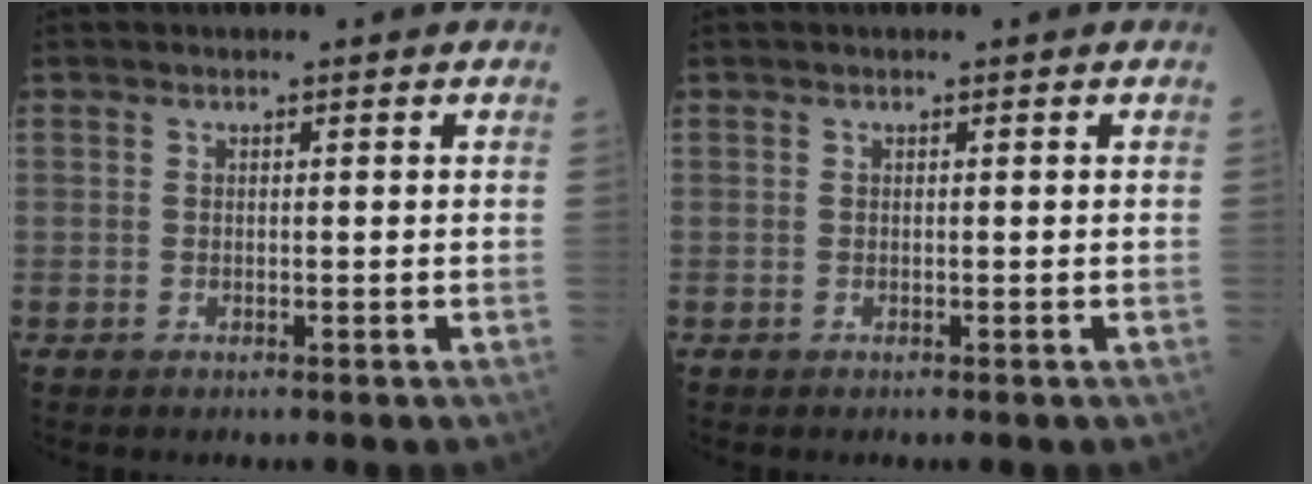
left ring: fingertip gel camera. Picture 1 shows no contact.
{"total": 0.0}